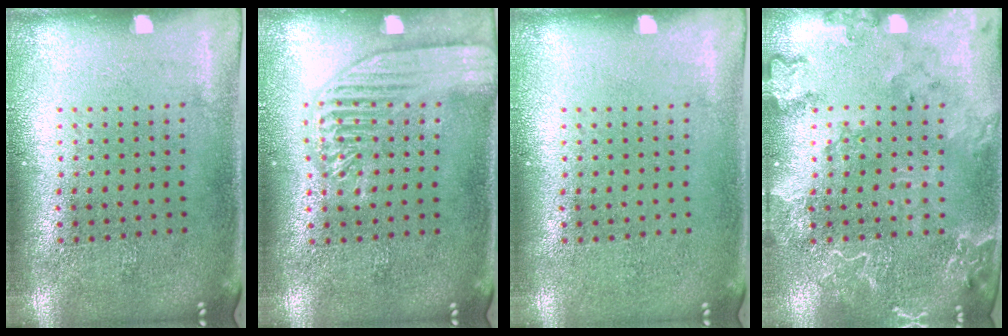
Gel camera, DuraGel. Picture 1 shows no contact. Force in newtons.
{"total": 1.9, "press": 1.9, "slide": 0.2}
{"total": 0.0}
{"total": 2.4, "press": 2.3, "slide": 0.6}